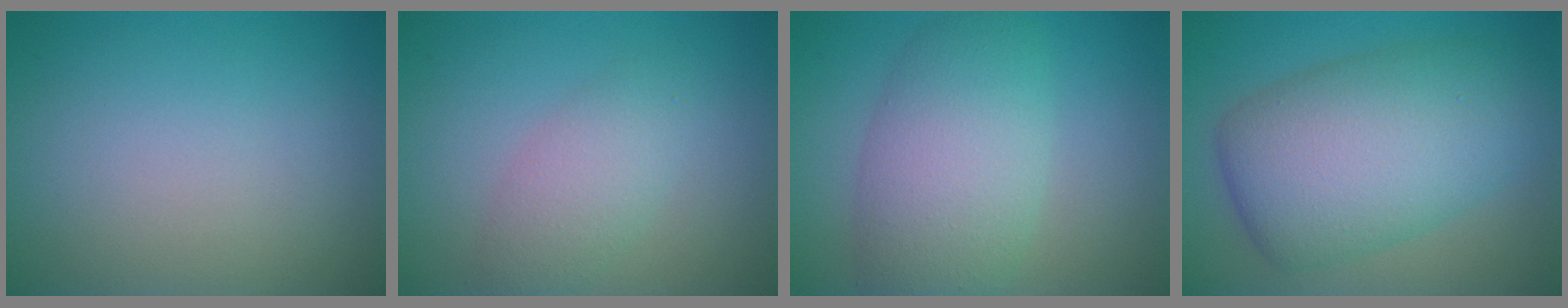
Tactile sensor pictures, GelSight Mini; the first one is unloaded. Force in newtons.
{"total": 3.0, "press": 3.0, "slide": 0.1}
{"total": 7.0, "press": 7.0, "slide": 0.2}
{"total": 9.9, "press": 9.9, "slide": 0.1}